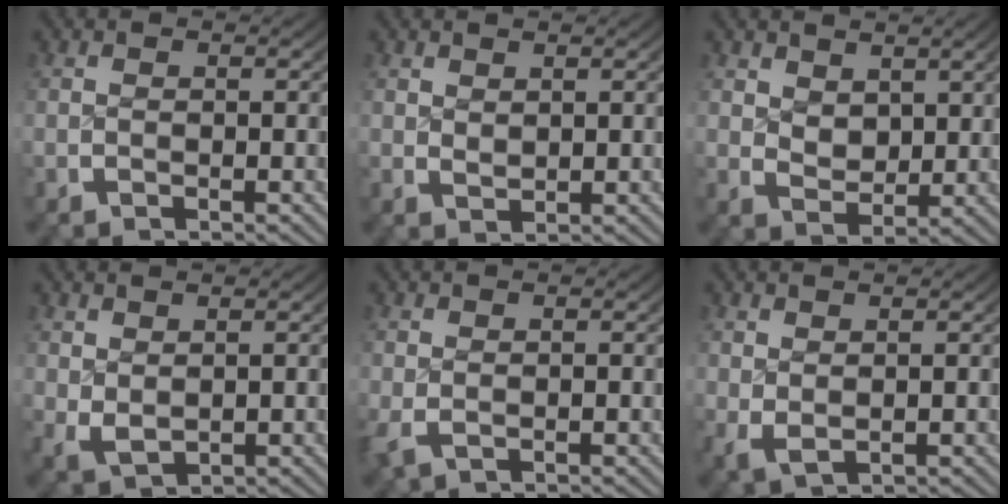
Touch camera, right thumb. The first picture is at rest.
{"total": 1.1, "force": [1.0, 0.4, 0.3], "torque": [-0.001, -0.003, 0.028]}
{"total": 2.7, "force": [1.5, 1.7, 1.5], "torque": [-0.026, -0.017, 0.036]}
{"total": 2.5, "force": [0.6, 1.8, 1.7], "torque": [-0.034, -0.015, 0.027]}
{"total": 0.8, "force": [0.1, 0.4, 0.6], "torque": [-0.016, -0.006, 0.006]}
{"total": 1.7, "force": [0.6, 1.0, 1.2], "torque": [-0.022, -0.010, 0.023]}